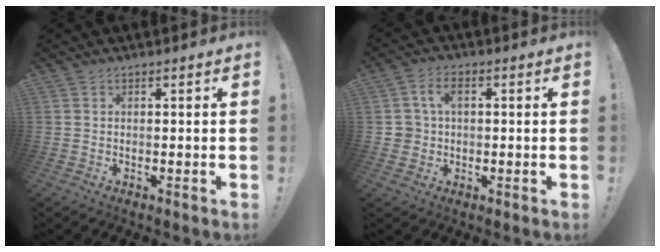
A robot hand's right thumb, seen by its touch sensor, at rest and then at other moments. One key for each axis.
{"total": 5.6, "fx": 1.2, "fy": 4.2, "fz": 3.4, "tx": -0.065, "ty": 0.005, "tz": 0.021}